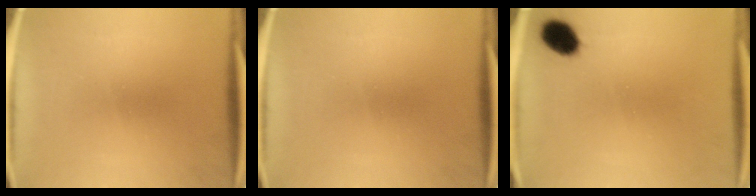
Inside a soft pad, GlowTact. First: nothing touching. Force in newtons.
{"total": 0.0}
{"total": 5.9}